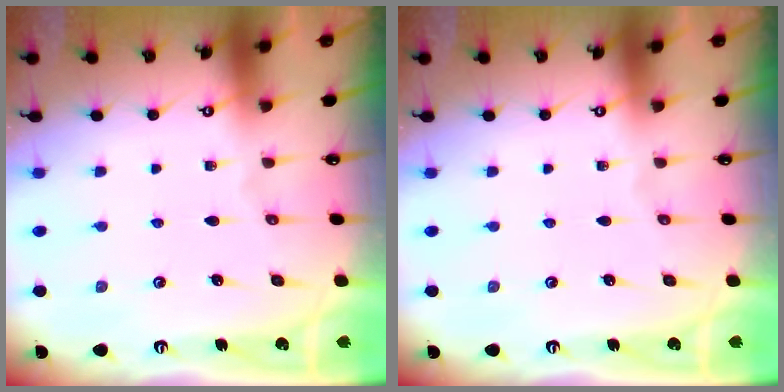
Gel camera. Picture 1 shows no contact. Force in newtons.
{"total": 0.0}